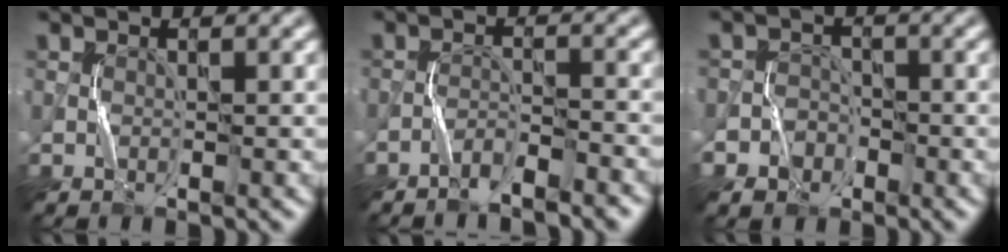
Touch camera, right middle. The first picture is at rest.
{"total": 2.6, "force": [-2.4, 0.2, 1.0], "torque": [-0.022, 0.007, -0.044]}
{"total": 2.6, "force": [-1.6, 2.1, 0.1], "torque": [0.016, 0.005, -0.033]}